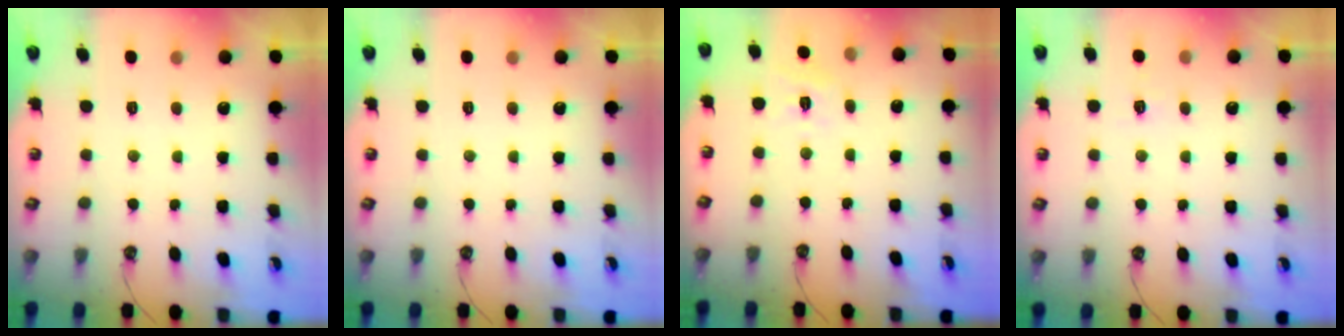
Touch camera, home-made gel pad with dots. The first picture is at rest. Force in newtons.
{"total": 0.0}
{"total": 7.5, "press": 7.4, "slide": 0.5}
{"total": 2.7, "press": 2.7, "slide": 0.4}